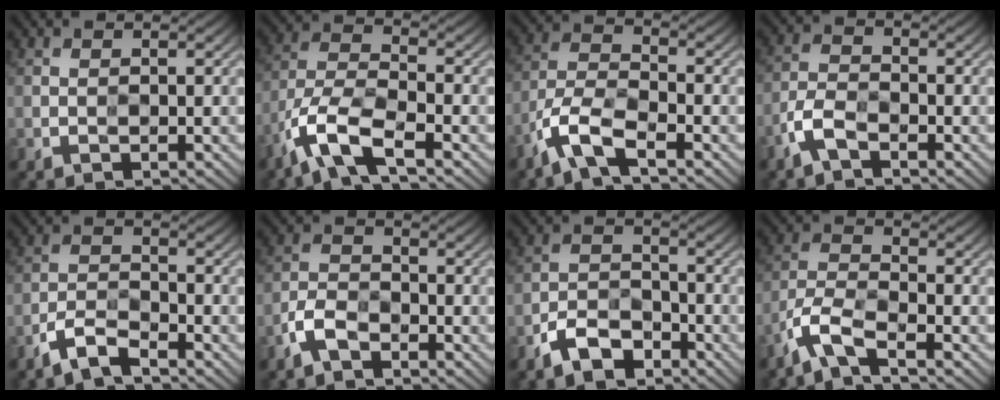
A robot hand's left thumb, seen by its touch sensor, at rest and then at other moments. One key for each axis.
{"total": 8.4, "fx": -5.4, "fy": 2.5, "fz": 6.0, "tx": -0.127, "ty": 0.001, "tz": -0.121}
{"total": 6.9, "fx": -4.6, "fy": 2.0, "fz": 4.7, "tx": -0.103, "ty": -0.002, "tz": -0.108}
{"total": 4.1, "fx": -2.6, "fy": 1.6, "fz": 2.6, "tx": -0.062, "ty": 0.003, "tz": -0.066}
{"total": 4.3, "fx": -3.3, "fy": 1.2, "fz": 2.4, "tx": -0.053, "ty": -0.001, "tz": -0.079}
{"total": 4.1, "fx": -2.7, "fy": 2.0, "fz": 2.4, "tx": -0.051, "ty": 0.002, "tz": -0.066}
{"total": 5.5, "fx": -3.8, "fy": 2.9, "fz": 2.8, "tx": -0.054, "ty": -0.001, "tz": -0.085}
{"total": 5.5, "fx": -4.0, "fy": 1.3, "fz": 3.6, "tx": -0.082, "ty": -0.004, "tz": -0.097}